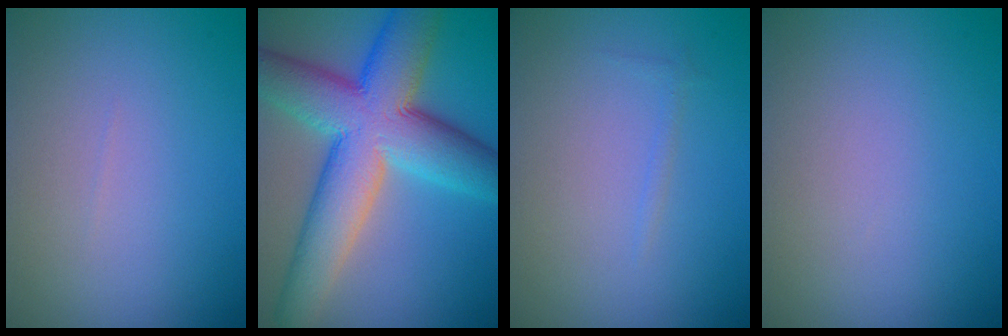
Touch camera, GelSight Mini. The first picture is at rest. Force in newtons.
{"total": 12.5, "press": 12.5, "slide": 0.8}
{"total": 0.5, "press": 0.5, "slide": 0.1}
{"total": 0.0}